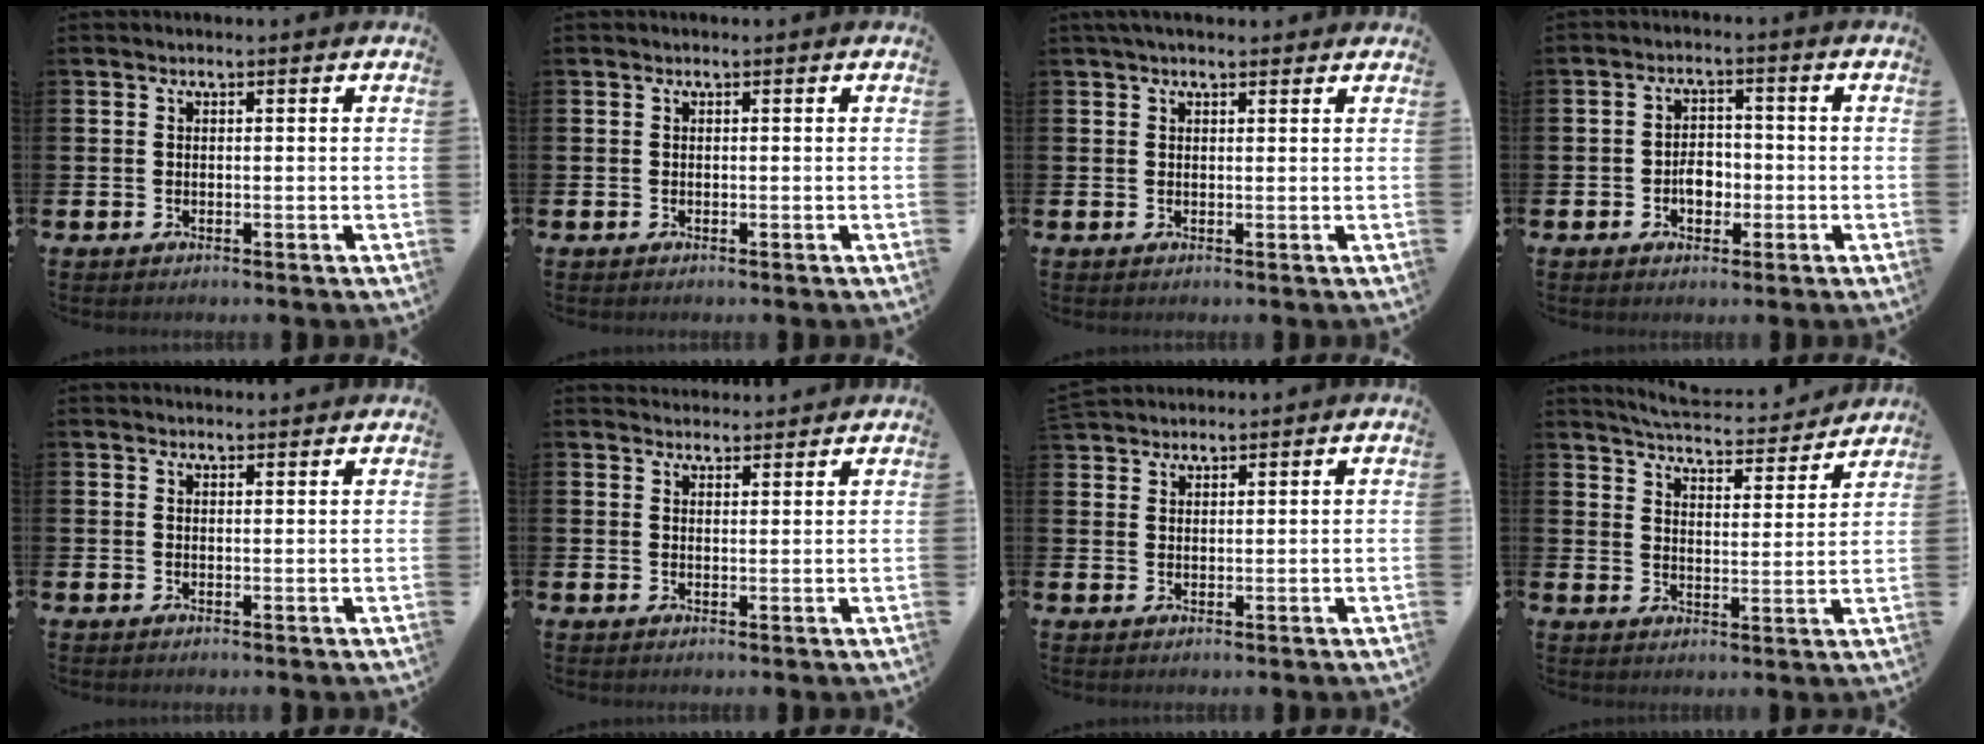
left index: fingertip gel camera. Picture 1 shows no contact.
{"total": 0.0}
{"total": 1.8, "force": [1.6, 0.4, 0.7], "torque": [-0.016, 0.004, 0.028]}
{"total": 3.4, "force": [-0.9, 2.5, 2.2], "torque": [-0.027, -0.002, -0.022]}
{"total": 1.4, "force": [1.4, 0.2, 0.0], "torque": [0.007, -0.005, 0.024]}
{"total": 2.6, "force": [2.6, 0.6, -0.1], "torque": [0.005, -0.014, 0.045]}
{"total": 2.5, "force": [2.5, 0.5, -0.1], "torque": [-0.003, -0.007, 0.047]}
{"total": 5.7, "force": [5.6, 0.5, 1.1], "torque": [-0.040, -0.042, 0.095]}